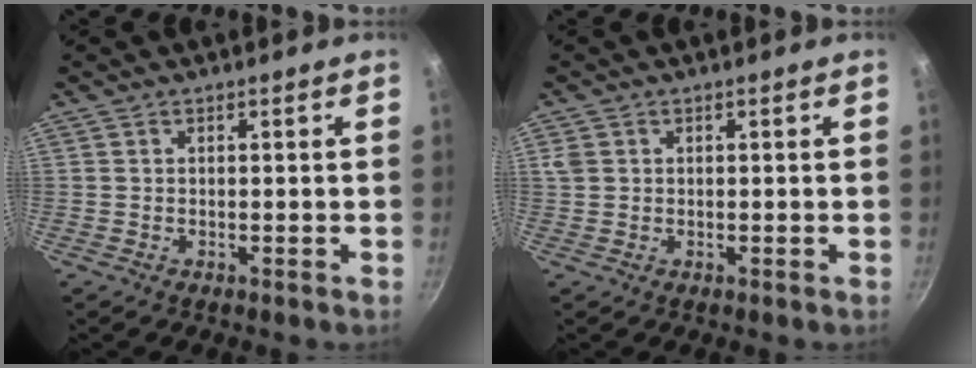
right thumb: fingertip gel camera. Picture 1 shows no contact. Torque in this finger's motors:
{"motor_torque": [-0.19, 0.56, 0.10, -0.08, 0.02]}